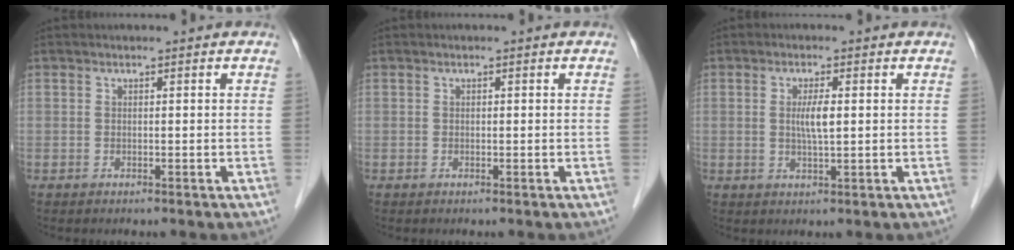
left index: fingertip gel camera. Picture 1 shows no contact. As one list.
[{"total": 0.0}, {"total": 3.3, "force": [0.4, 0.4, 3.3], "torque": [-0.061, -0.001, 0.006]}]